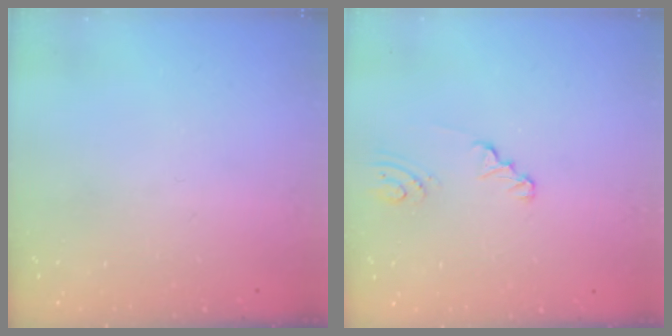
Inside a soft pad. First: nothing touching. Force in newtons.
{"total": 2.4, "press": 2.4, "slide": 0.2}